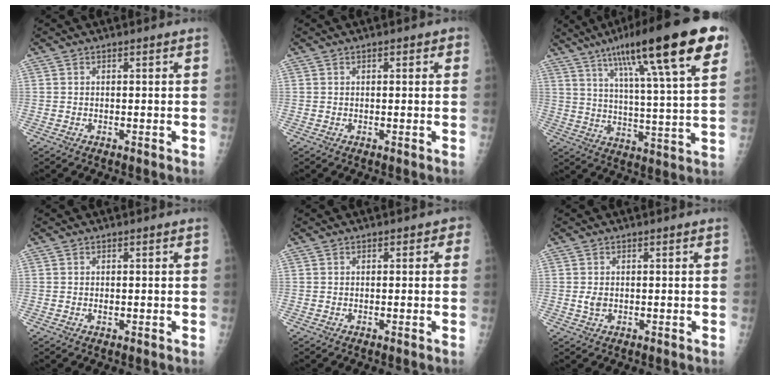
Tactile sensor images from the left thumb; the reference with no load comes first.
{"total": 2.1, "force": [0.9, 1.2, 1.5], "torque": [-0.008, 0.002, 0.008]}
{"total": 25.3, "force": [13.8, 4.0, 20.8], "torque": [-0.309, -0.019, 0.210]}
{"total": 0.5, "force": [-0.1, 0.3, 0.4], "torque": [-0.004, 0.000, -0.001]}
{"total": 1.6, "force": [0.3, 1.2, 1.0], "torque": [0.010, 0.006, -0.005]}
{"total": 1.6, "force": [-0.1, 1.2, 1.1], "torque": [-0.017, -0.001, 0.000]}